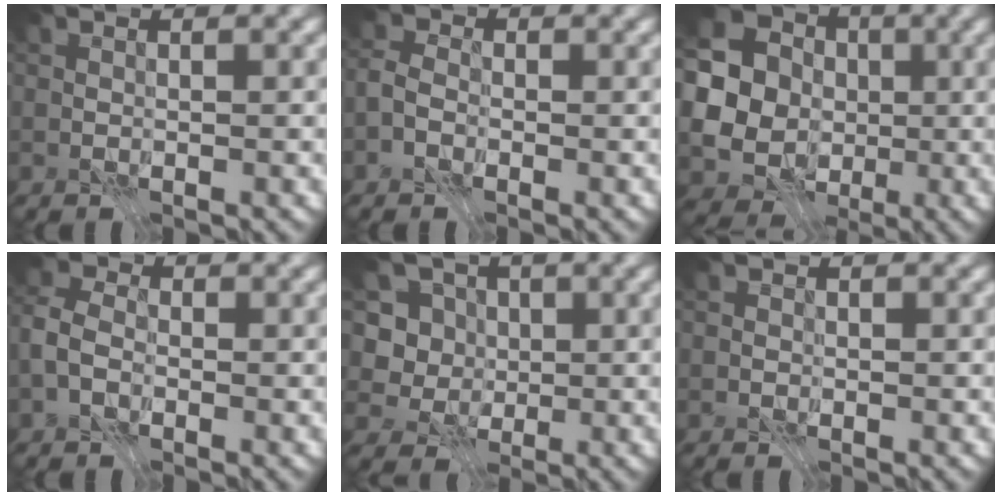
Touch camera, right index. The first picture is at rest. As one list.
[{"total": 2.5, "force": [-1.2, 1.7, 1.3], "torque": [-0.020, 0.002, -0.031]}, {"total": 16.3, "force": [0.2, 15.5, 5.0], "torque": [-0.143, 0.008, -0.030]}, {"total": 4.0, "force": [-1.4, 2.8, 2.4], "torque": [-0.056, 0.004, -0.036]}, {"total": 5.6, "force": [1.1, 4.9, 2.3], "torque": [-0.045, 0.007, 0.008]}, {"total": 0.8, "force": [-0.2, 0.8, 0.1], "torque": [0.002, -0.002, -0.008]}]